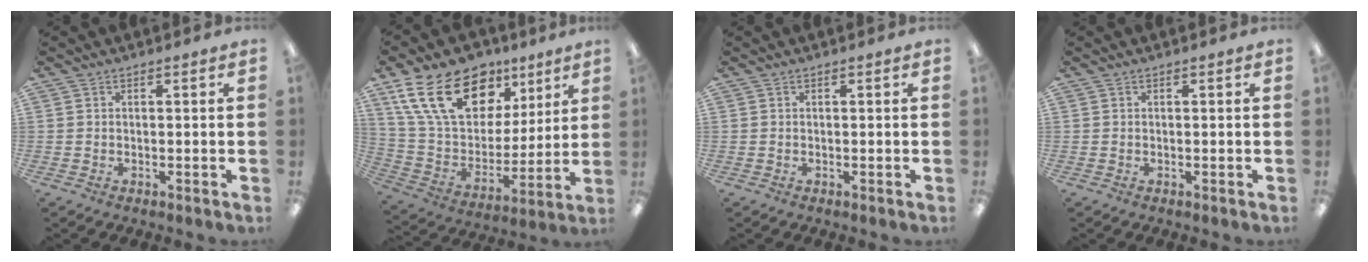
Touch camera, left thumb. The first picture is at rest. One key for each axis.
{"total": 23.1, "fx": 12.4, "fy": 14.0, "fz": 13.5, "tx": -0.245, "ty": -0.046, "tz": 0.227}
{"total": 0.0}
{"total": 0.0}